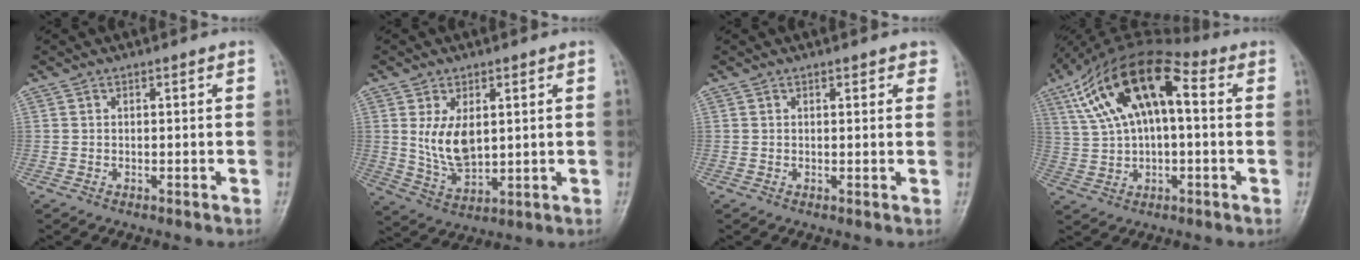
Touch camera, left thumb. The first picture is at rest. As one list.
[{"total": 8.2, "force": [1.8, 4.8, 6.4], "torque": [-0.105, -0.017, 0.047]}, {"total": 2.3, "force": [1.6, 1.1, 1.3], "torque": [0.001, -0.003, 0.014]}, {"total": 16.8, "force": [4.2, 8.2, 14.0], "torque": [-0.246, 0.037, 0.066]}]